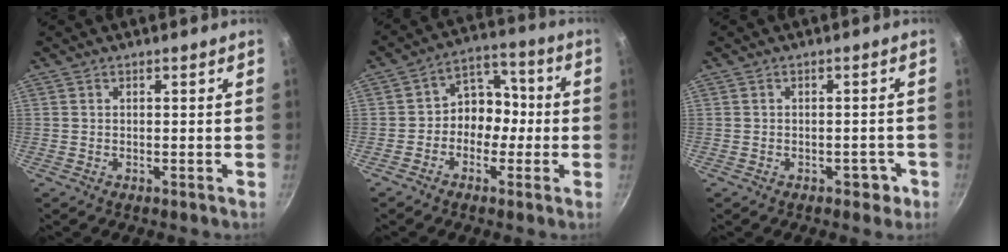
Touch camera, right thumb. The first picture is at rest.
{"total": 9.2, "force": [-1.2, 7.1, 5.7], "torque": [-0.041, 0.041, -0.034]}
{"total": 2.9, "force": [-1.5, 1.9, 1.5], "torque": [-0.003, 0.013, -0.017]}